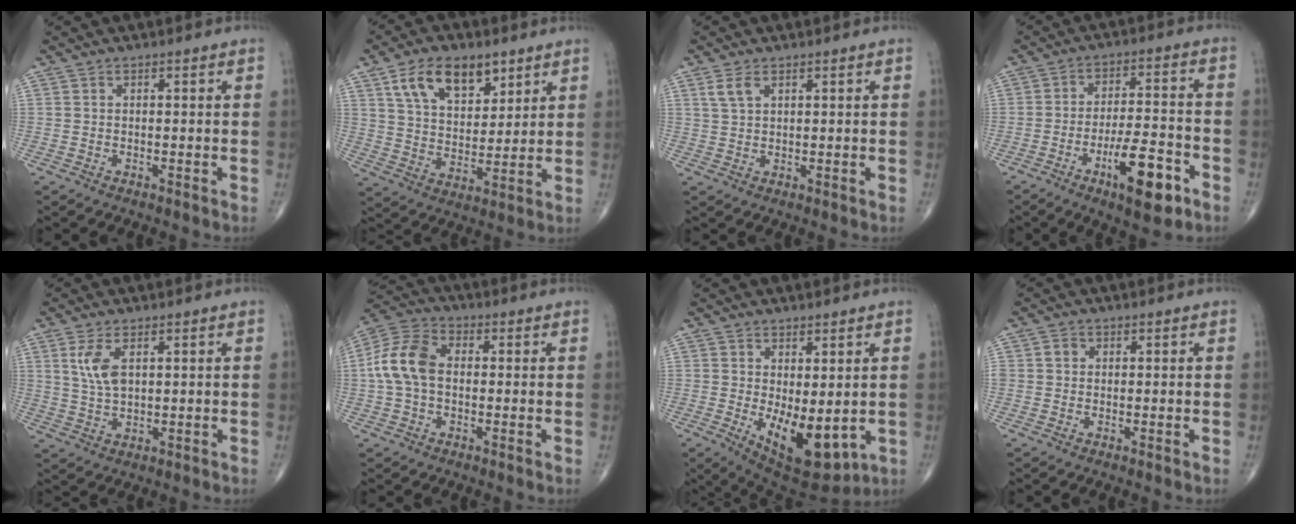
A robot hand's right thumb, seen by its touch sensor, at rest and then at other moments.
{"total": 13.4, "force": [7.2, 7.6, 8.3], "torque": [-0.112, -0.030, 0.134]}
{"total": 3.0, "force": [1.6, 1.6, 2.1], "torque": [-0.045, 0.003, 0.038]}
{"total": 12.6, "force": [-6.2, 3.9, 10.3], "torque": [-0.158, 0.032, -0.092]}
{"total": 5.6, "force": [1.9, 2.7, 4.5], "torque": [-0.095, -0.006, 0.044]}
{"total": 10.6, "force": [0.1, 7.1, 7.9], "torque": [-0.163, 0.031, -0.007]}
{"total": 11.5, "force": [-1.4, 5.5, 10.0], "torque": [-0.138, -0.024, 0.002]}
{"total": 1.7, "force": [0.2, 1.5, 0.7], "torque": [-0.007, 0.004, 0.004]}